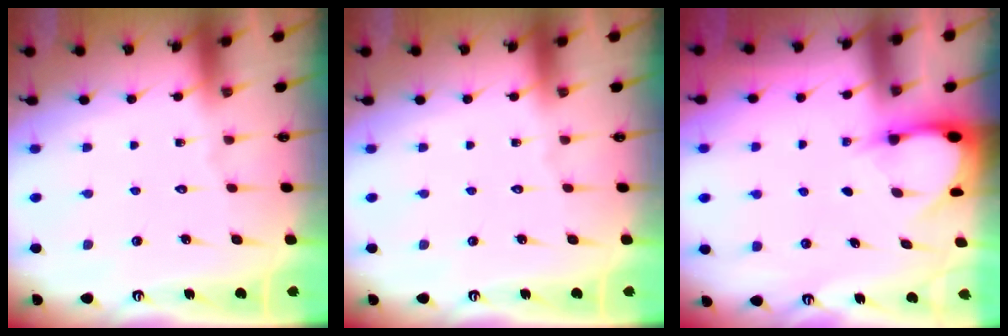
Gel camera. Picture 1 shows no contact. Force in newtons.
{"total": 0.0}
{"total": 3.0, "press": 3.0, "slide": 0.3}